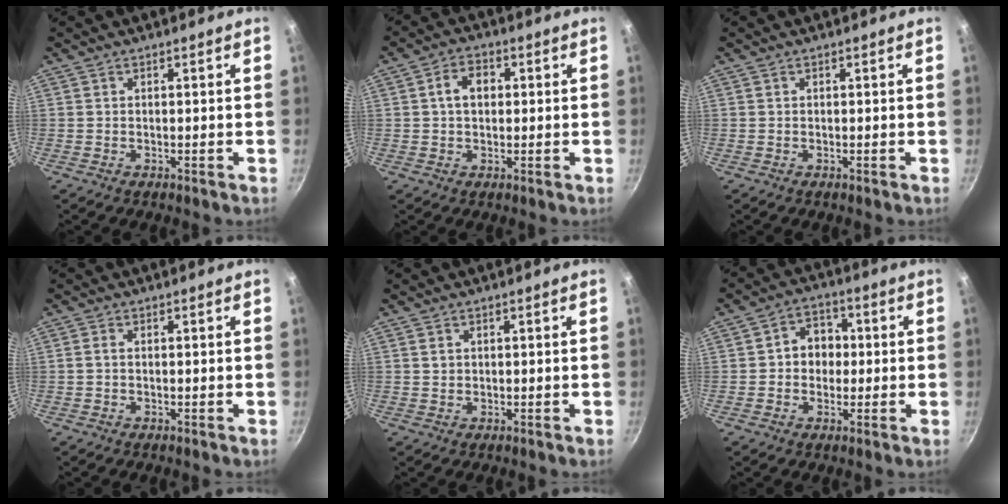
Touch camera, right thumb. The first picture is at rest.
{"total": 5.3, "force": [0.7, 3.8, 3.6], "torque": [-0.042, 0.012, 0.005]}
{"total": 0.0}
{"total": 1.1, "force": [-0.1, 0.7, 0.9], "torque": [-0.019, 0.004, -0.003]}
{"total": 1.1, "force": [0.4, 0.9, 0.4], "torque": [-0.005, 0.001, 0.007]}
{"total": 7.0, "force": [0.1, 5.9, 3.7], "torque": [-0.014, 0.013, -0.007]}